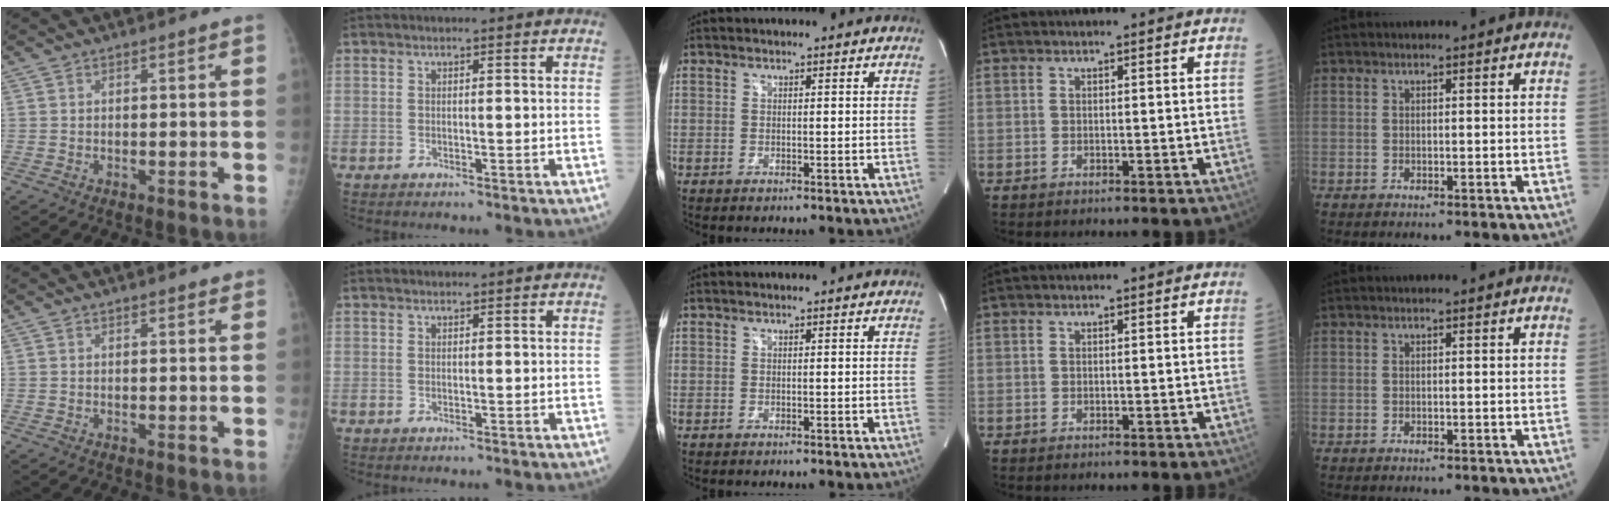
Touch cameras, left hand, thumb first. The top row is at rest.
{"thumb": {"total": 2.4, "force": [2.2, 0.5, 0.8], "torque": [-0.002, -0.004, 0.024]}, "index": {"total": 1.2, "force": [1.2, -0.1, 0.2], "torque": [-0.002, 0.015, 0.020]}}